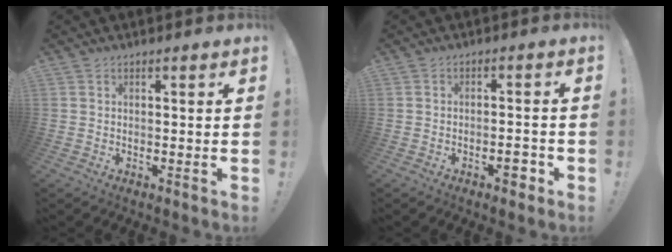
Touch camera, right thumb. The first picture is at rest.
{"total": 3.6, "force": [-2.0, 1.1, 2.8], "torque": [-0.024, 0.005, -0.037]}